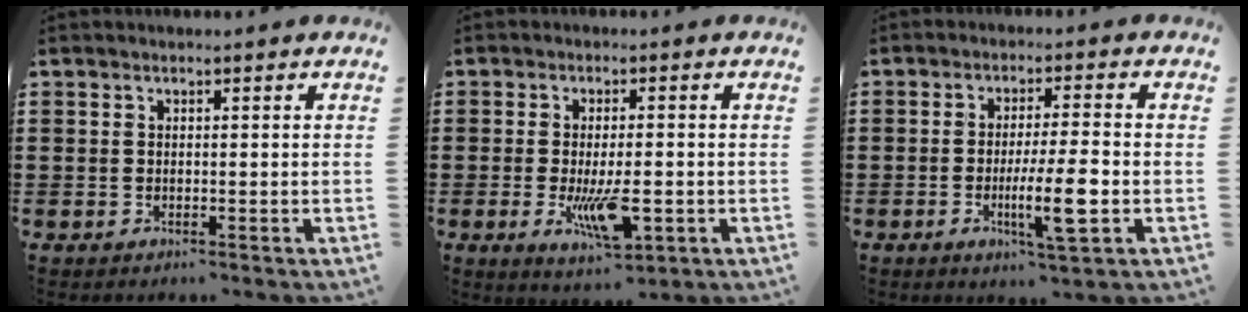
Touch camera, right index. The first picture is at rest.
{"total": 7.8, "force": [-1.9, 2.7, 7.1], "torque": [-0.134, -0.016, -0.032]}
{"total": 8.5, "force": [-2.3, 1.1, 8.2], "torque": [-0.151, -0.014, -0.043]}